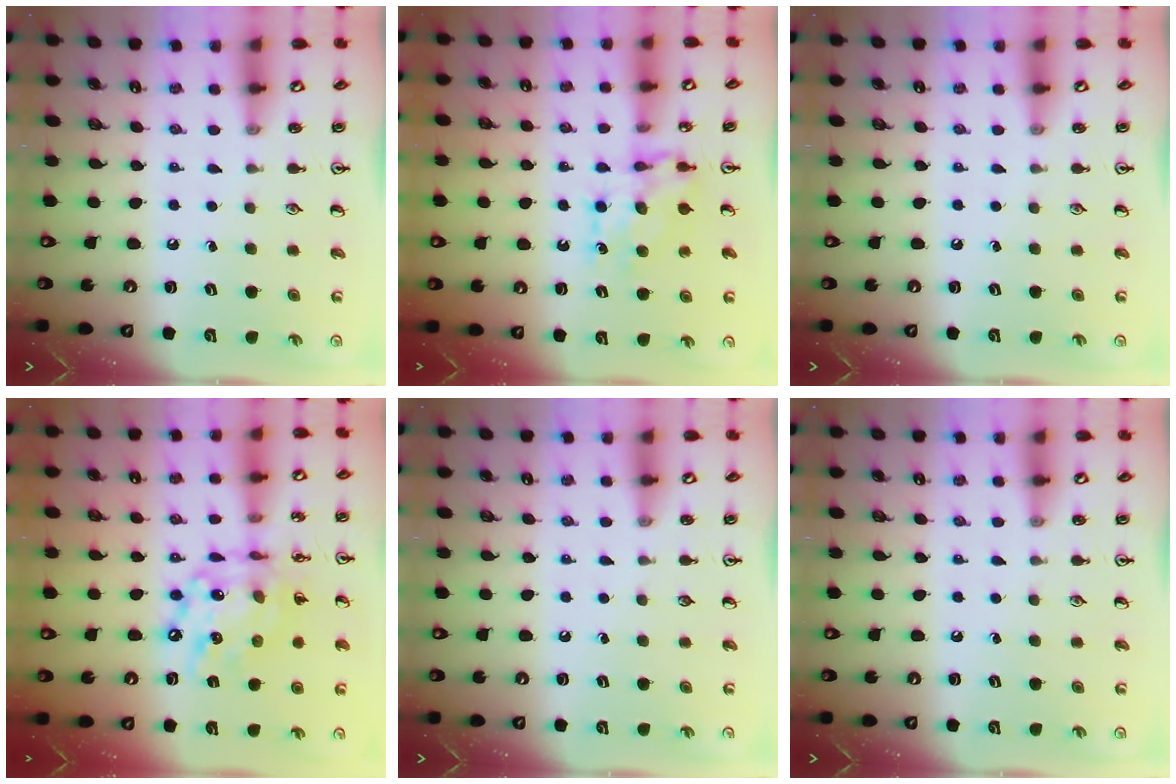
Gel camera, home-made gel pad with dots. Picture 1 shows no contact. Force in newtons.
{"total": 7.6, "press": 7.6, "slide": 0.7}
{"total": 0.0}
{"total": 15.2, "press": 15.2, "slide": 1.1}
{"total": 0.0}
{"total": 0.0}